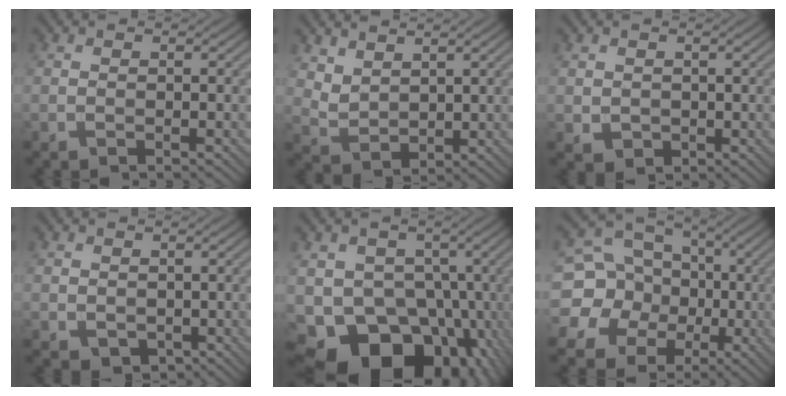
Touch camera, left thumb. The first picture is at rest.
{"total": 4.2, "force": [3.0, 2.2, 1.9], "torque": [-0.057, -0.012, 0.071]}
{"total": 1.7, "force": [0.4, 1.5, 0.6], "torque": [-0.022, -0.007, 0.012]}
{"total": 1.7, "force": [0.4, 1.4, 0.8], "torque": [-0.025, -0.008, 0.012]}
{"total": 14.0, "force": [-5.1, 10.8, 7.4], "torque": [-0.116, -0.020, -0.088]}
{"total": 13.9, "force": [-1.9, 12.7, 5.3], "torque": [-0.165, 0.005, -0.050]}